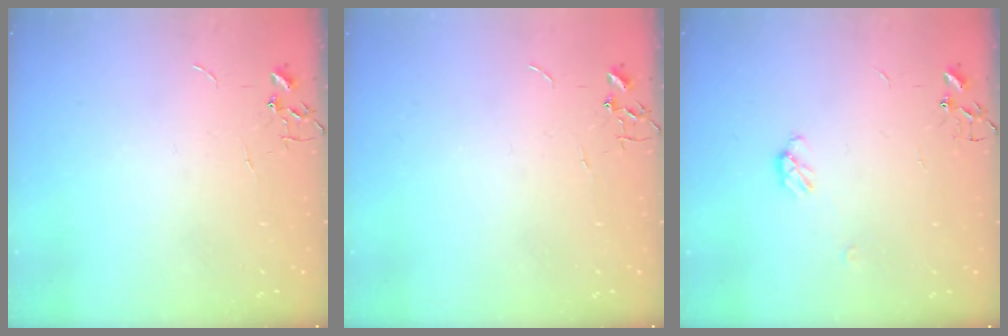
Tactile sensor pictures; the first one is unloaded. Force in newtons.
{"total": 0.0}
{"total": 4.0, "press": 4.0, "slide": 0.4}